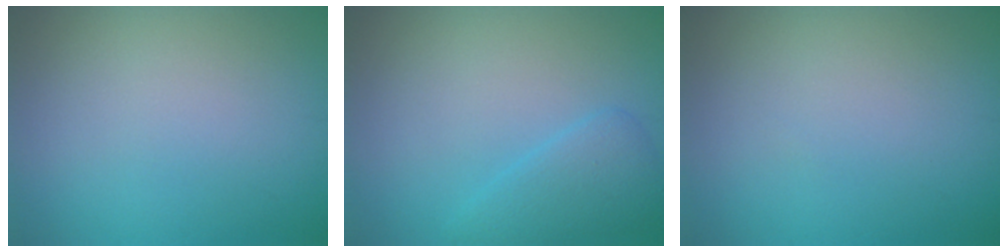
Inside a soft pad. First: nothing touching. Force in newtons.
{"total": 2.6, "press": 2.6, "slide": 0.1}
{"total": 0.0}